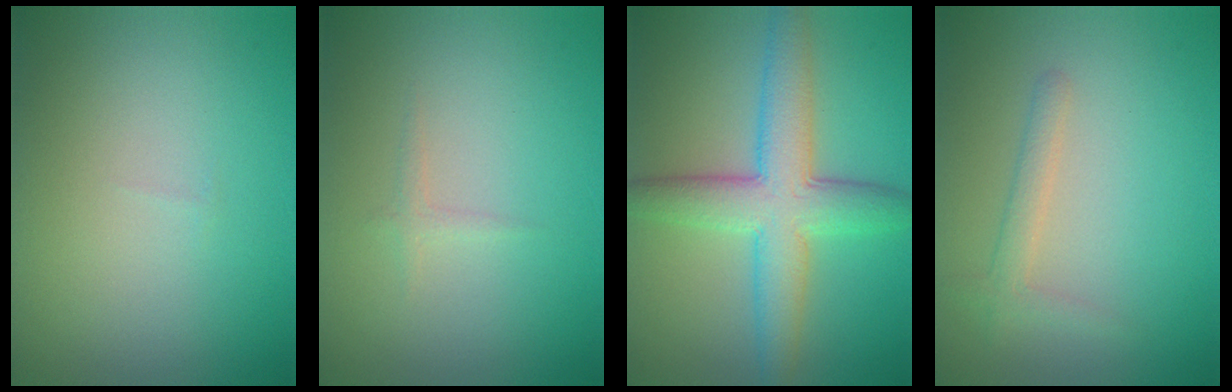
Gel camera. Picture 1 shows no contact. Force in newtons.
{"total": 0.7, "press": 0.7, "slide": 0.0}
{"total": 6.6, "press": 6.6, "slide": 0.1}
{"total": 1.7, "press": 1.7, "slide": 0.1}